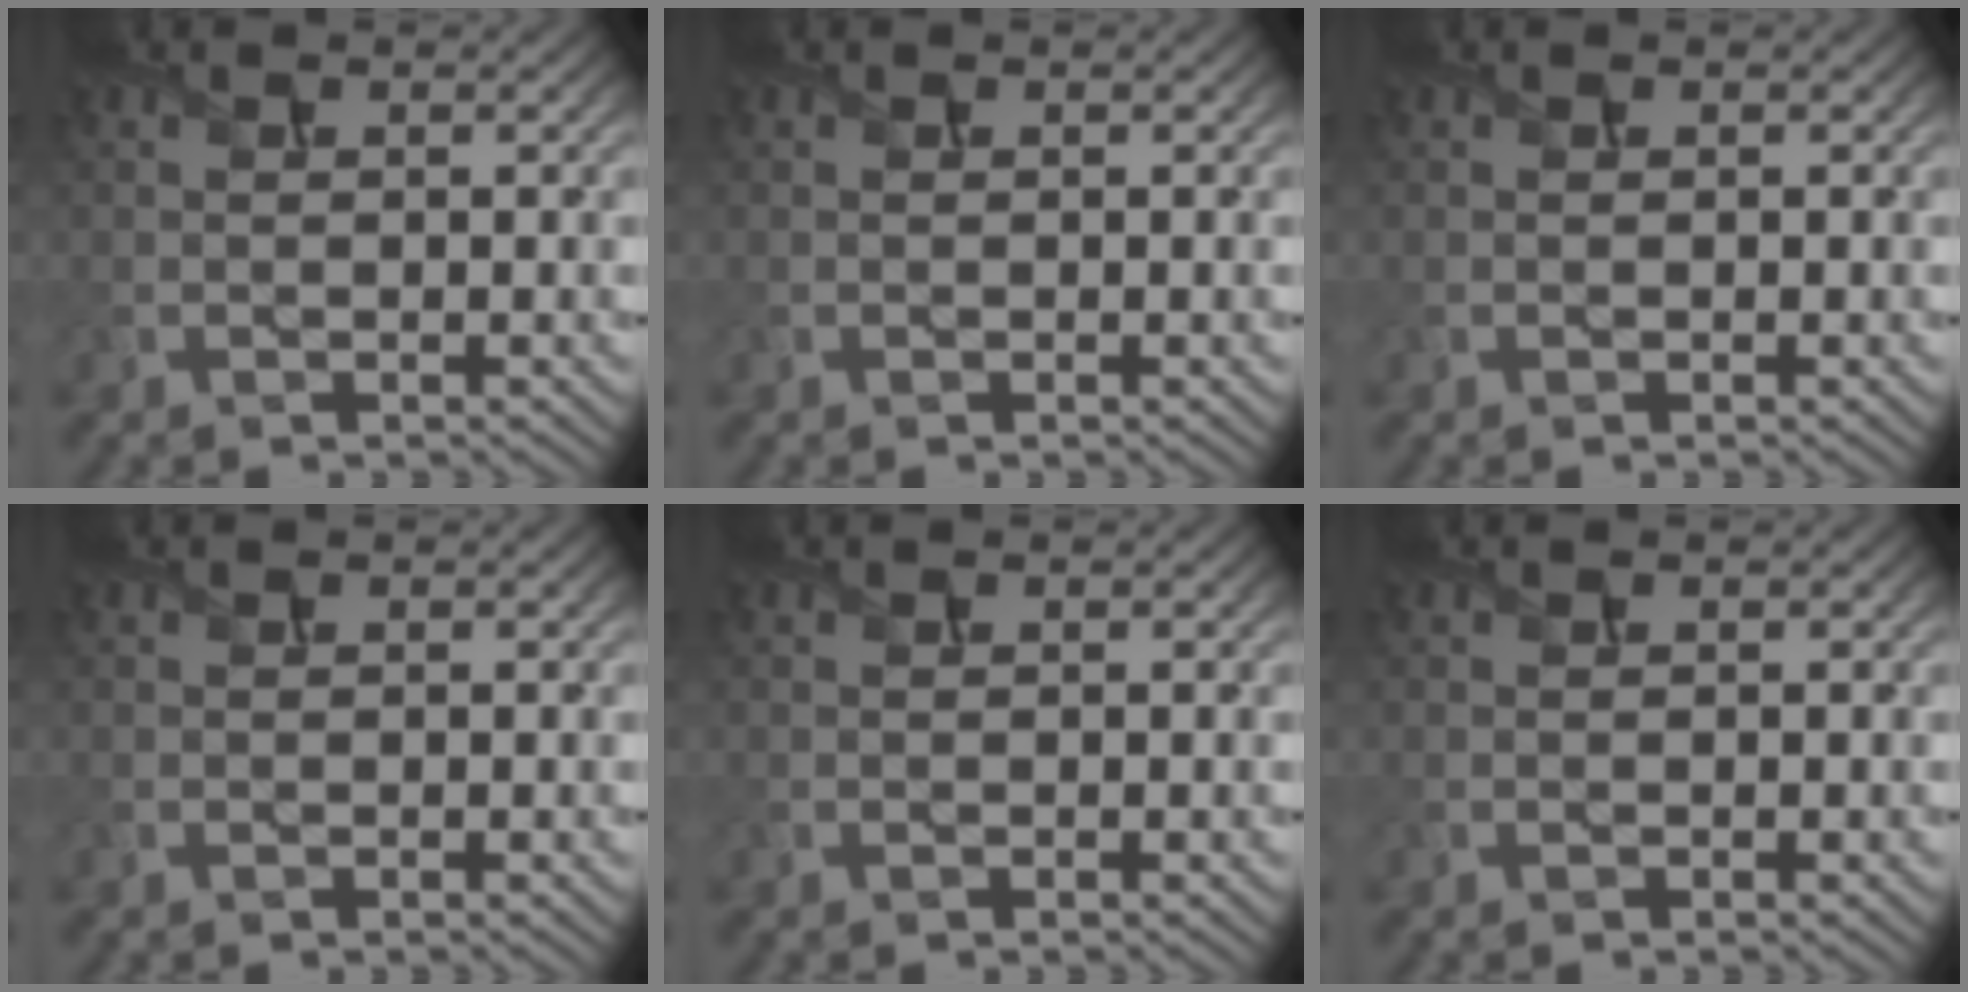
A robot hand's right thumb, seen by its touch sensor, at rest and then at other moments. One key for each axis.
{"total": 0.0}
{"total": 0.0}
{"total": 0.0}
{"total": 0.0}
{"total": 0.0}